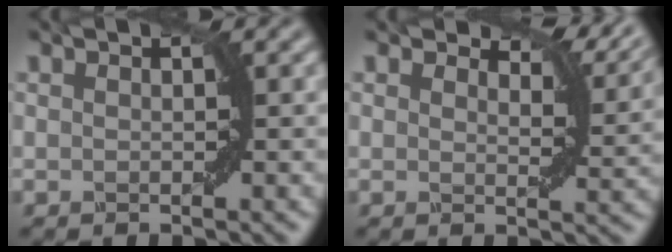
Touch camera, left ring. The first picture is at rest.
{"total": 4.8, "force": [3.8, 1.6, 2.4], "torque": [-0.035, 0.005, 0.056]}